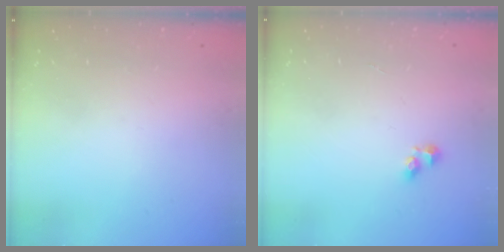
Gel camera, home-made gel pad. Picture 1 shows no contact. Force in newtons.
{"total": 2.6, "press": 2.6, "slide": 0.2}